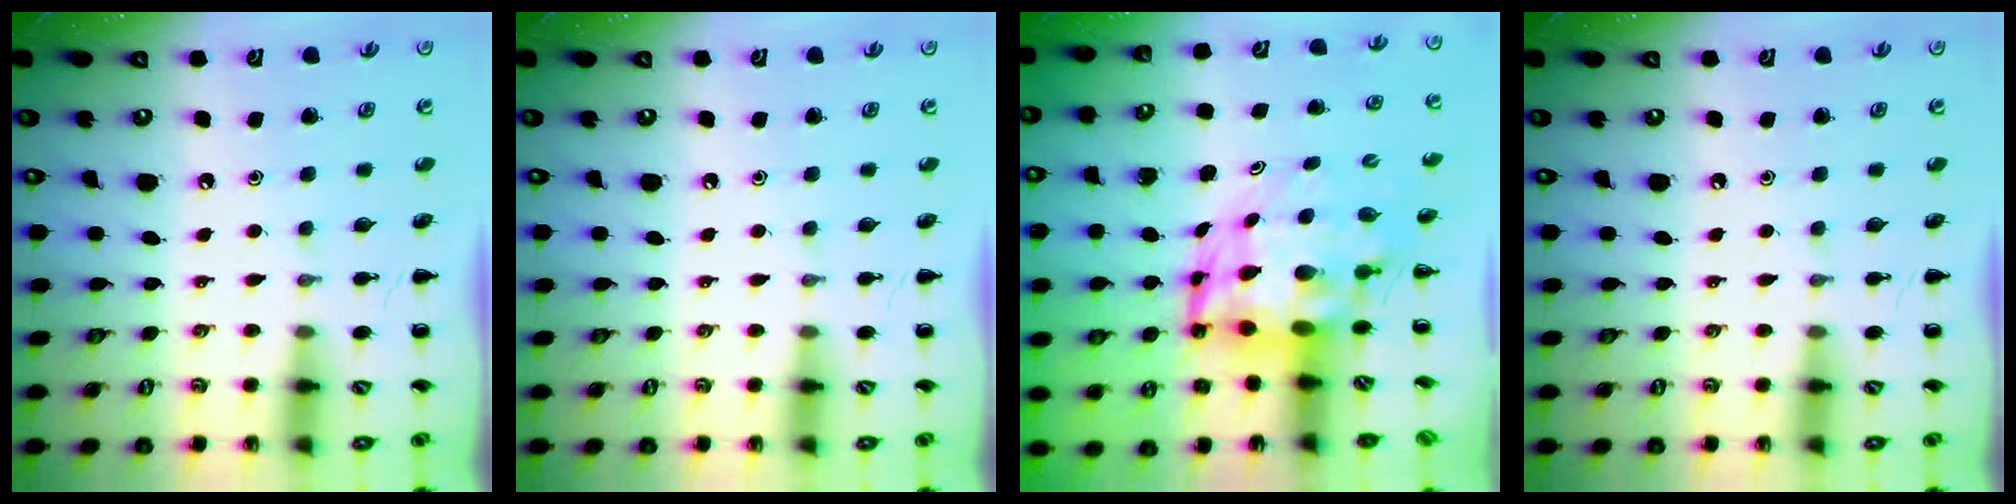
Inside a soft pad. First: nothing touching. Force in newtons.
{"total": 0.0}
{"total": 7.3, "press": 7.0, "slide": 2.2}
{"total": 0.0}